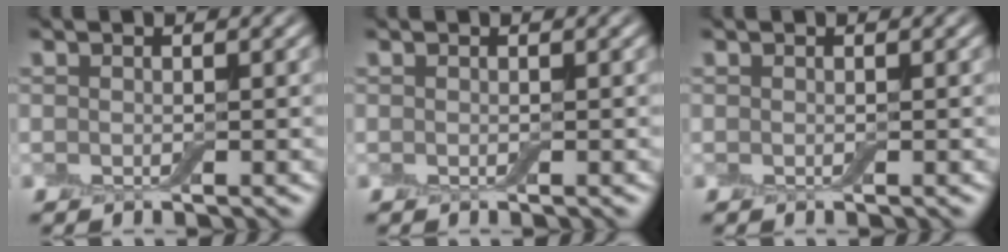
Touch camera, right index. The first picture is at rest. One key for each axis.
{"total": 0.0}
{"total": 0.0}